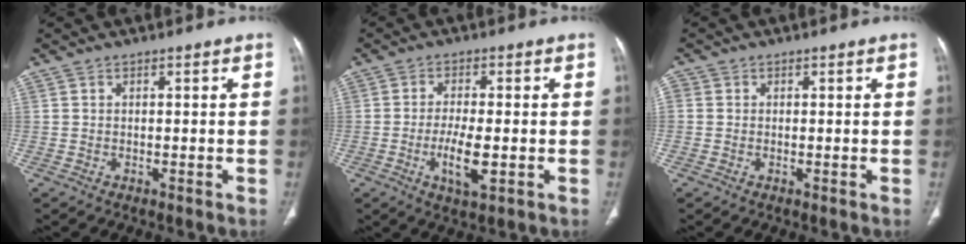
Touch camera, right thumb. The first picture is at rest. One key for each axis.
{"total": 6.7, "fx": -1.6, "fy": 2.1, "fz": 6.2, "tx": -0.119, "ty": -0.010, "tz": -0.027}
{"total": 1.3, "fx": 0.0, "fy": 1.2, "fz": 0.5, "tx": -0.006, "ty": 0.003, "tz": -0.004}